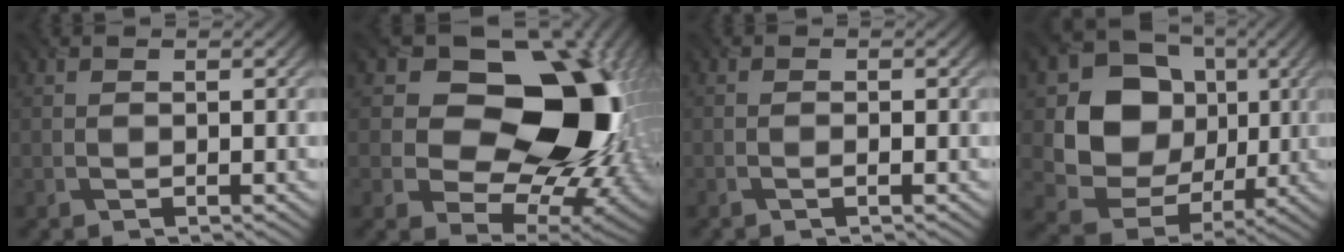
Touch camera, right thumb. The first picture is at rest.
{"total": 20.1, "force": [4.2, 14.3, 13.5], "torque": [-0.216, 0.003, 0.094]}
{"total": 0.7, "force": [-0.4, 0.1, 0.5], "torque": [-0.009, 0.000, -0.006]}
{"total": 13.1, "force": [1.5, 11.4, 6.4], "torque": [-0.134, -0.013, 0.015]}